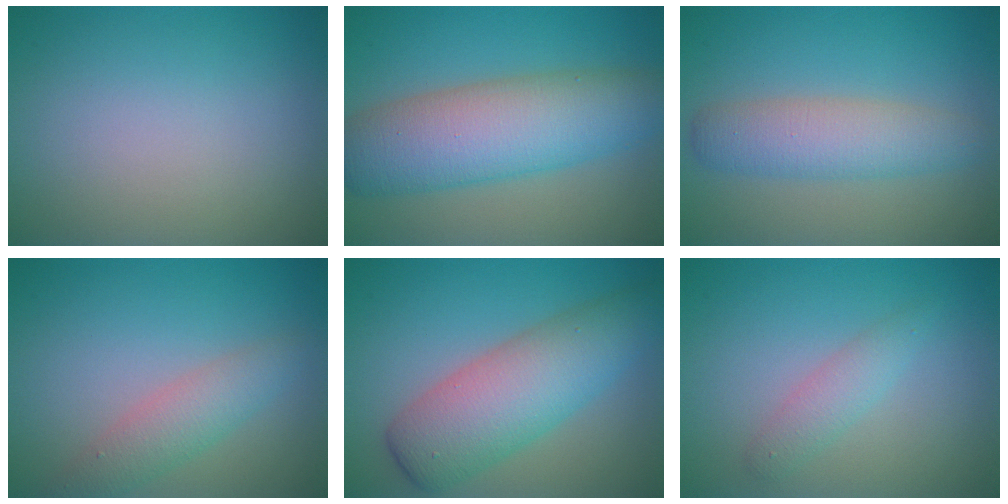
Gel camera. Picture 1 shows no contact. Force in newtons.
{"total": 9.1, "press": 9.1, "slide": 0.1}
{"total": 4.3, "press": 4.3, "slide": 0.0}
{"total": 3.0, "press": 3.0, "slide": 0.1}
{"total": 7.5, "press": 7.5, "slide": 0.4}
{"total": 1.9, "press": 1.9, "slide": 0.0}